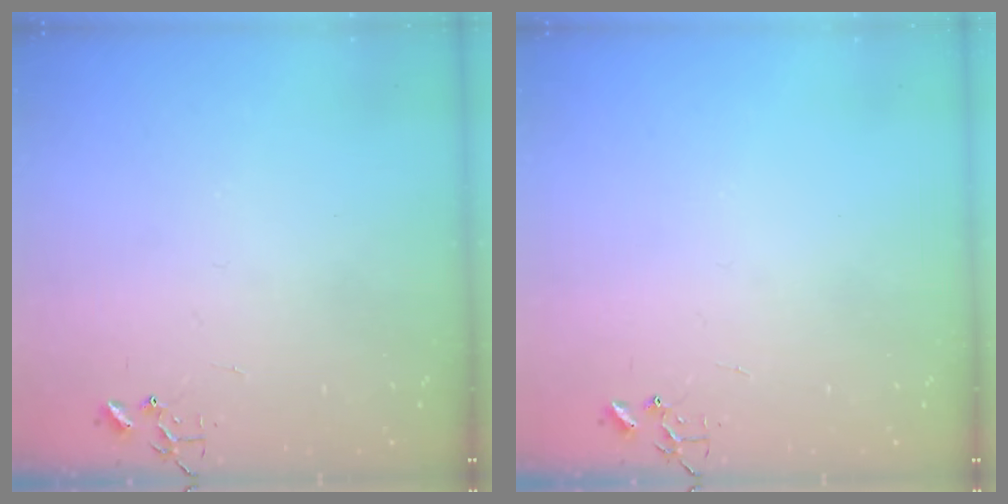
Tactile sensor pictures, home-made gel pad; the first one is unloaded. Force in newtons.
{"total": 0.0}